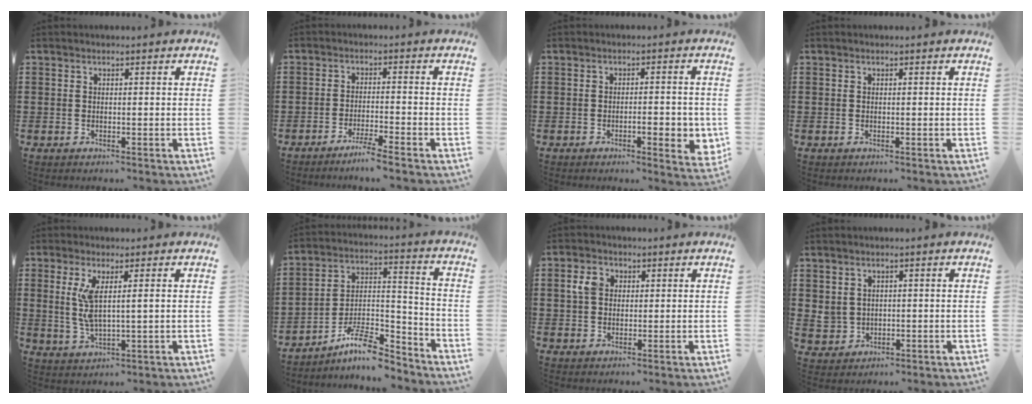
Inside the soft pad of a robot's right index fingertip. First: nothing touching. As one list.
[{"total": 3.2, "force": [-2.7, -0.5, 1.5], "torque": [-0.033, -0.004, -0.053]}, {"total": 4.5, "force": [-1.3, 1.4, 4.1], "torque": [-0.051, -0.002, -0.024]}, {"total": 0.0}, {"total": 5.1, "force": [1.2, 1.0, 4.9], "torque": [-0.105, -0.004, 0.017]}, {"total": 10.3, "force": [-8.5, 2.6, 5.3], "torque": [-0.089, 0.027, -0.160]}, {"total": 3.1, "force": [0.8, 2.3, 2.0], "torque": [-0.046, 0.012, 0.013]}, {"total": 2.4, "force": [0.9, 2.2, 0.5], "torque": [-0.020, 0.008, 0.017]}]